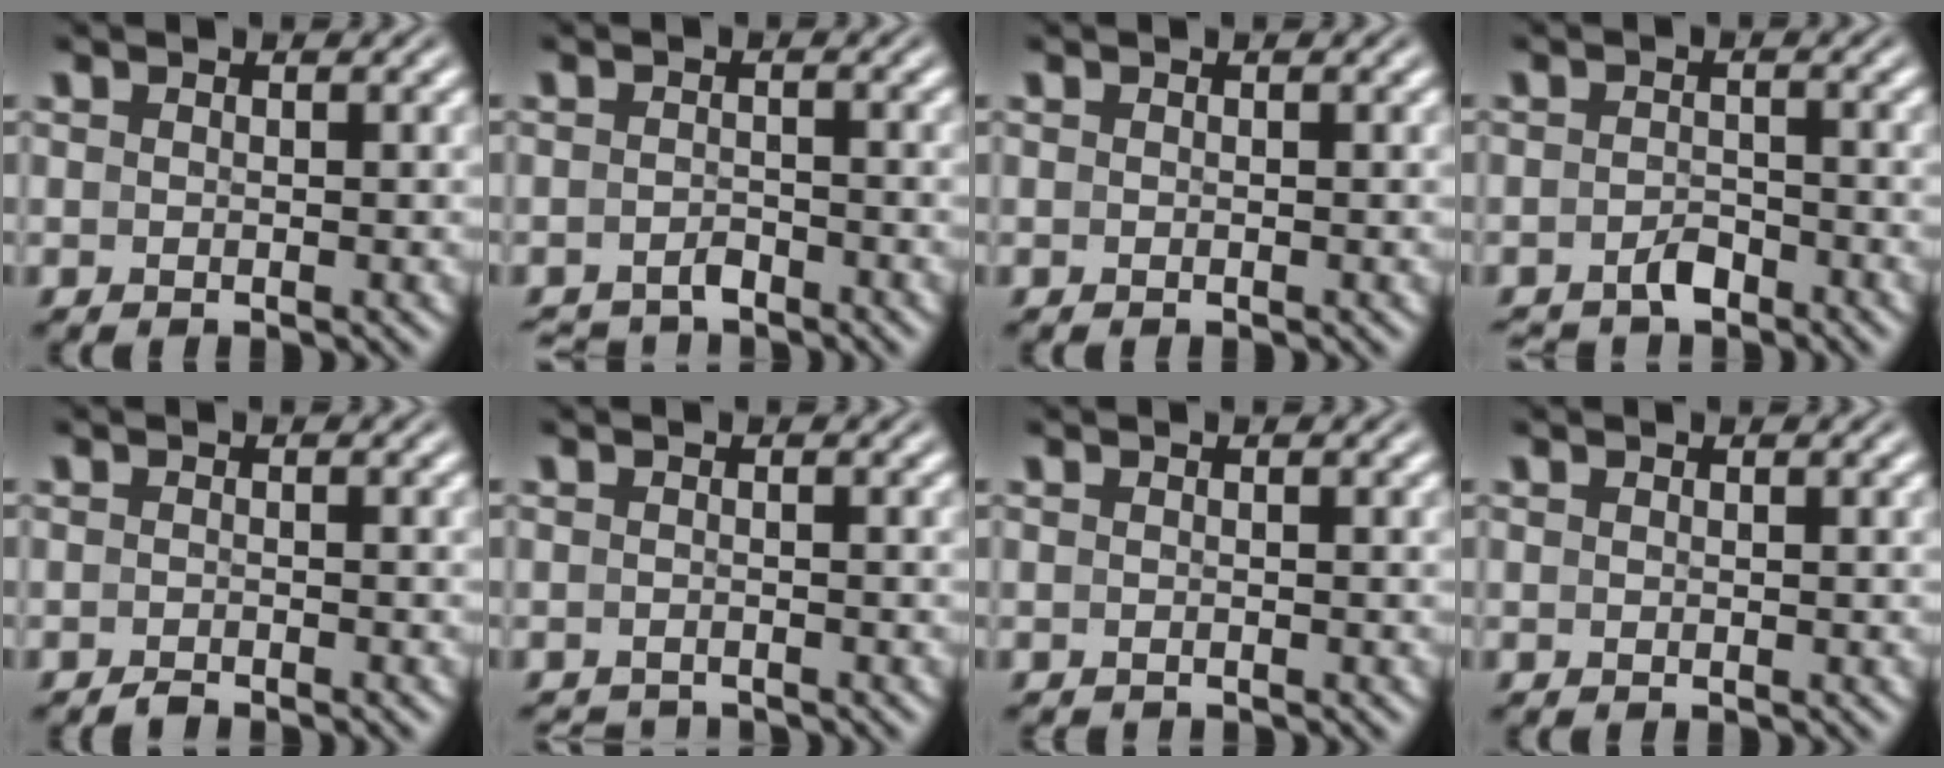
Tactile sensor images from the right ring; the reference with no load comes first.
{"total": 2.7, "force": [-2.7, 0.6, 0.1], "torque": [0.004, -0.011, -0.041]}
{"total": 0.0}
{"total": 2.3, "force": [-2.2, 0.7, 0.3], "torque": [0.001, -0.005, -0.036]}
{"total": 1.3, "force": [-1.2, -0.3, 0.0], "torque": [-0.001, -0.002, -0.021]}
{"total": 2.2, "force": [-2.2, -0.1, -0.2], "torque": [-0.001, -0.013, -0.032]}
{"total": 0.8, "force": [-0.7, -0.2, -0.1], "torque": [-0.005, -0.007, -0.008]}
{"total": 0.0}